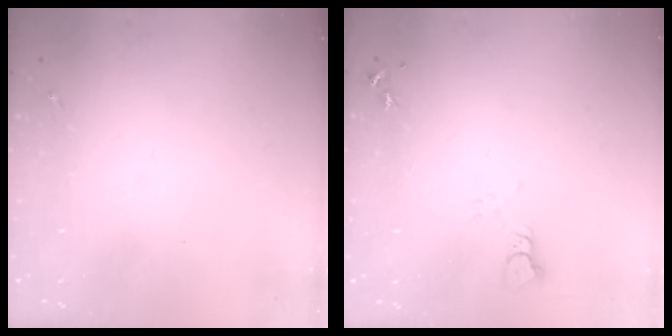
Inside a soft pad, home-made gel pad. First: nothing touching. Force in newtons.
{"total": 3.2, "press": 3.2, "slide": 0.1}